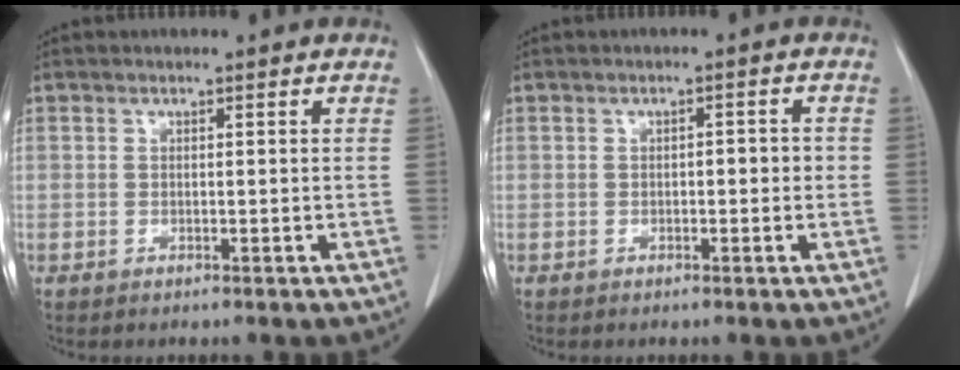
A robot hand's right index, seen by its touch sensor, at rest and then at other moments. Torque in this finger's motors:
{"motor_torque": [0.21, -0.13, 0.06, 0.02]}